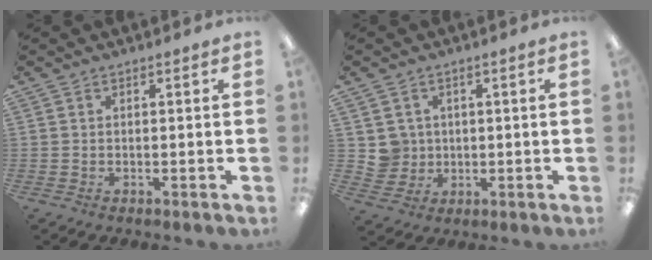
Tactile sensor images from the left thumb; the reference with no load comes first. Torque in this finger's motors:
{"motor_torque": [-0.07, 0.06, 0.03, -0.04, 0.00]}